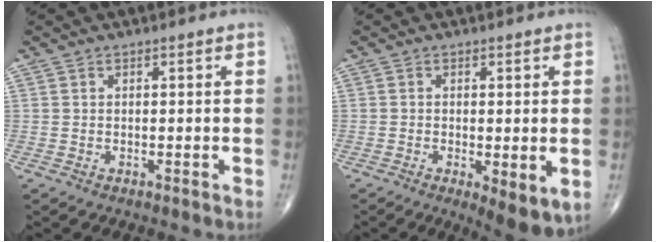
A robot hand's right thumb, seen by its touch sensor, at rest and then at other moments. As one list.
[{"total": 6.4, "force": [-1.5, 1.9, 6.0], "torque": [-0.085, -0.021, -0.020]}]